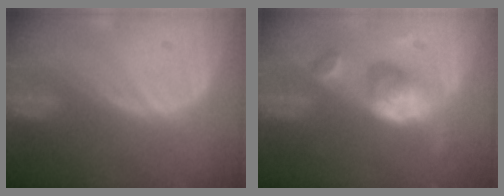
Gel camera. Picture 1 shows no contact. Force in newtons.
{"total": 5.6, "press": 5.4, "slide": 1.8}